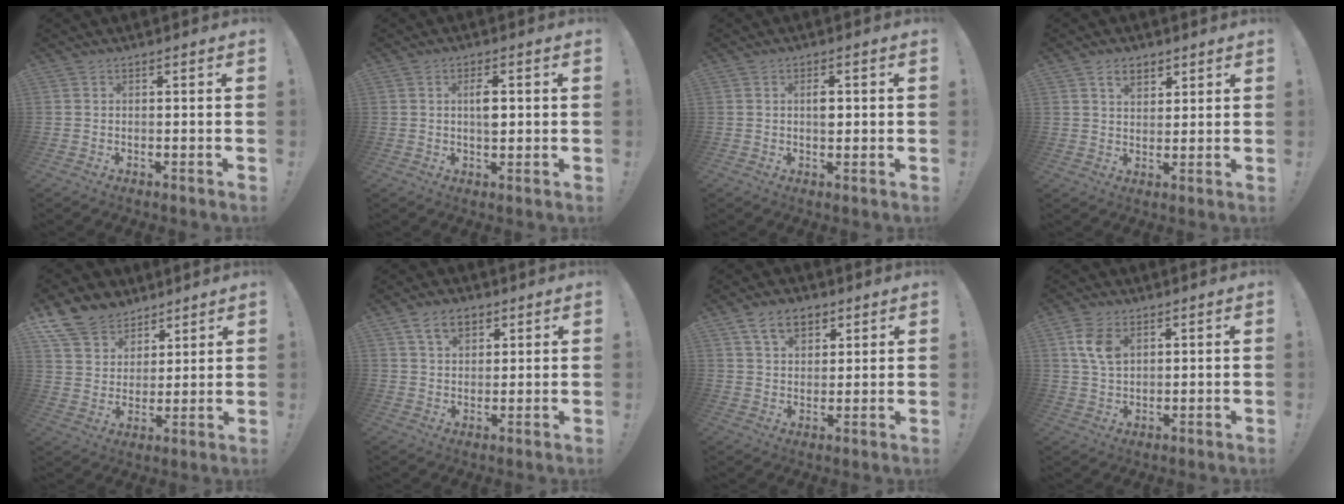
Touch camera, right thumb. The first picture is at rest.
{"total": 4.5, "force": [0.5, 1.9, 4.0], "torque": [-0.057, -0.003, 0.002]}
{"total": 2.9, "force": [0.3, 1.5, 2.5], "torque": [-0.027, -0.004, -0.002]}
{"total": 5.3, "force": [3.3, 3.3, 2.4], "torque": [-0.034, -0.010, 0.059]}
{"total": 12.7, "force": [9.0, 8.4, 3.0], "torque": [-0.057, -0.063, 0.176]}
{"total": 7.9, "force": [4.5, 5.0, 4.3], "torque": [-0.071, -0.004, 0.084]}
{"total": 9.2, "force": [5.1, 6.0, 4.8], "torque": [-0.076, -0.009, 0.098]}
{"total": 8.2, "force": [3.5, 5.0, 5.5], "torque": [-0.097, -0.006, 0.065]}